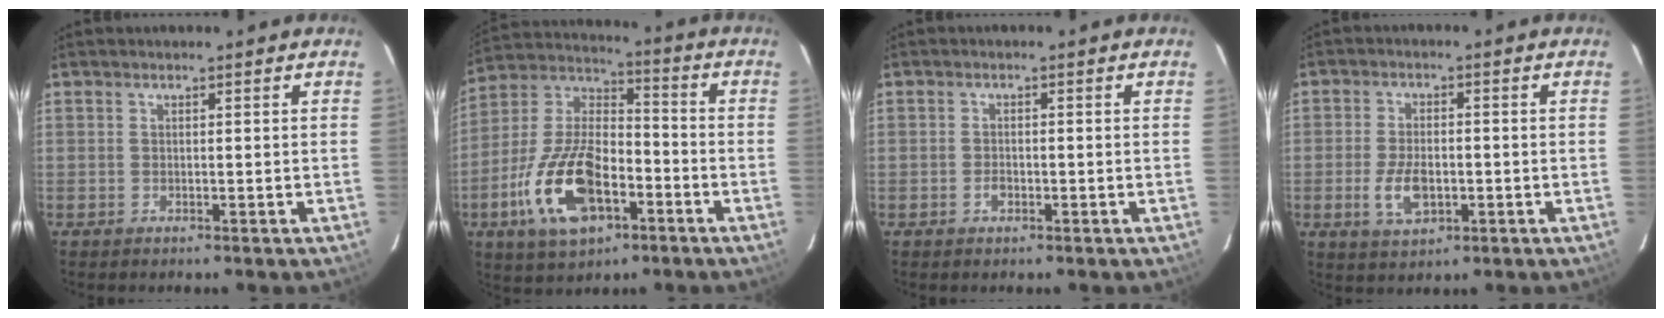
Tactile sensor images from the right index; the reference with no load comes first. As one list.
[{"total": 16.5, "force": [-6.8, 7.5, 13.1], "torque": [-0.276, 0.010, -0.118]}, {"total": 0.6, "force": [-0.3, 0.4, 0.4], "torque": [-0.010, 0.001, -0.004]}, {"total": 5.8, "force": [-1.6, 2.8, 4.8], "torque": [-0.098, -0.003, -0.023]}]